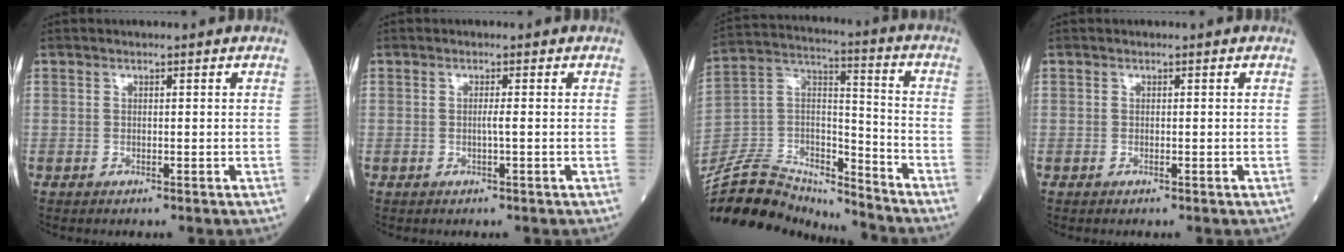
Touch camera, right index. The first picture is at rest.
{"total": 0.8, "force": [-0.2, -0.3, 0.8], "torque": [-0.011, 0.000, -0.005]}
{"total": 20.0, "force": [-19.0, 4.6, 4.5], "torque": [-0.094, 0.043, -0.323]}
{"total": 0.0}